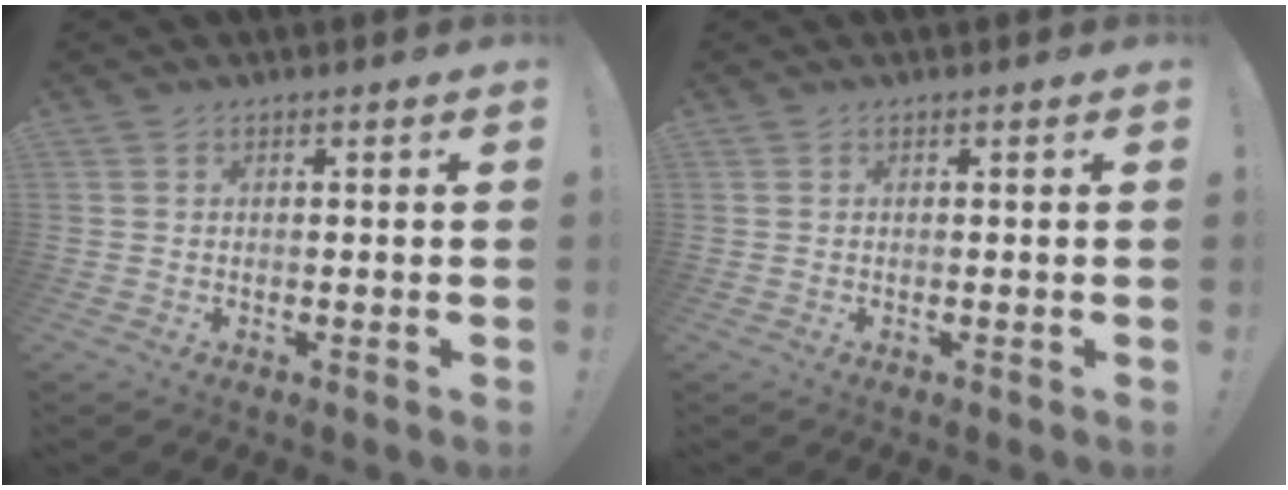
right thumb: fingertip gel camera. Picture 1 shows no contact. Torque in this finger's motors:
{"motor_torque": [0.00, 0.00, -0.05, 0.08, 0.00]}